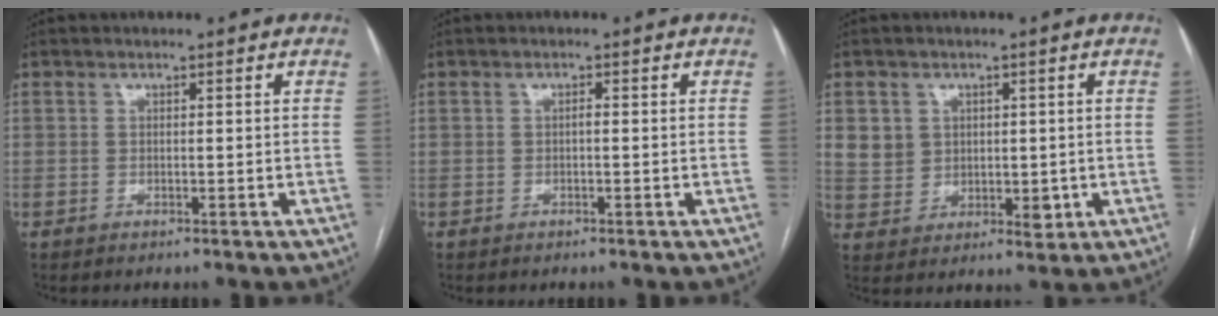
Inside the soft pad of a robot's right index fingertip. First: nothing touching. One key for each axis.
{"total": 0.6, "fx": -0.1, "fy": 0.2, "fz": 0.5, "tx": -0.010, "ty": 0.002, "tz": -0.002}
{"total": 6.5, "fx": 1.5, "fy": 5.8, "fz": 2.5, "tx": -0.036, "ty": 0.004, "tz": 0.041}